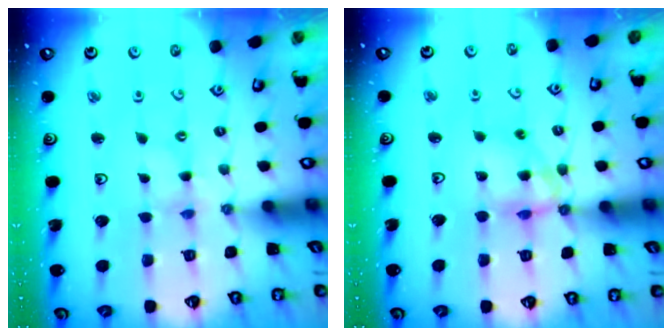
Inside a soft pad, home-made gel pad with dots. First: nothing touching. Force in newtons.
{"total": 11.7, "press": 11.7, "slide": 1.0}